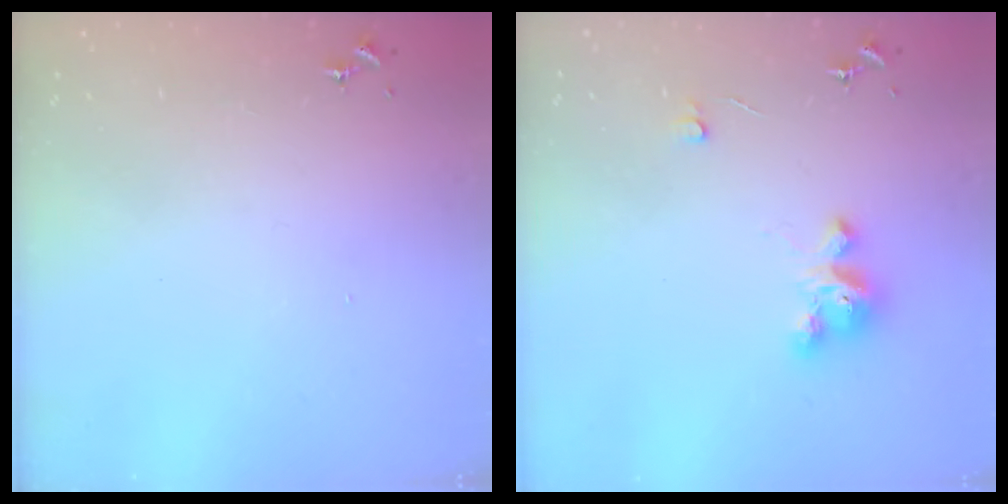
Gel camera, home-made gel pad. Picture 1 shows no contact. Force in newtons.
{"total": 5.3, "press": 5.3, "slide": 0.3}